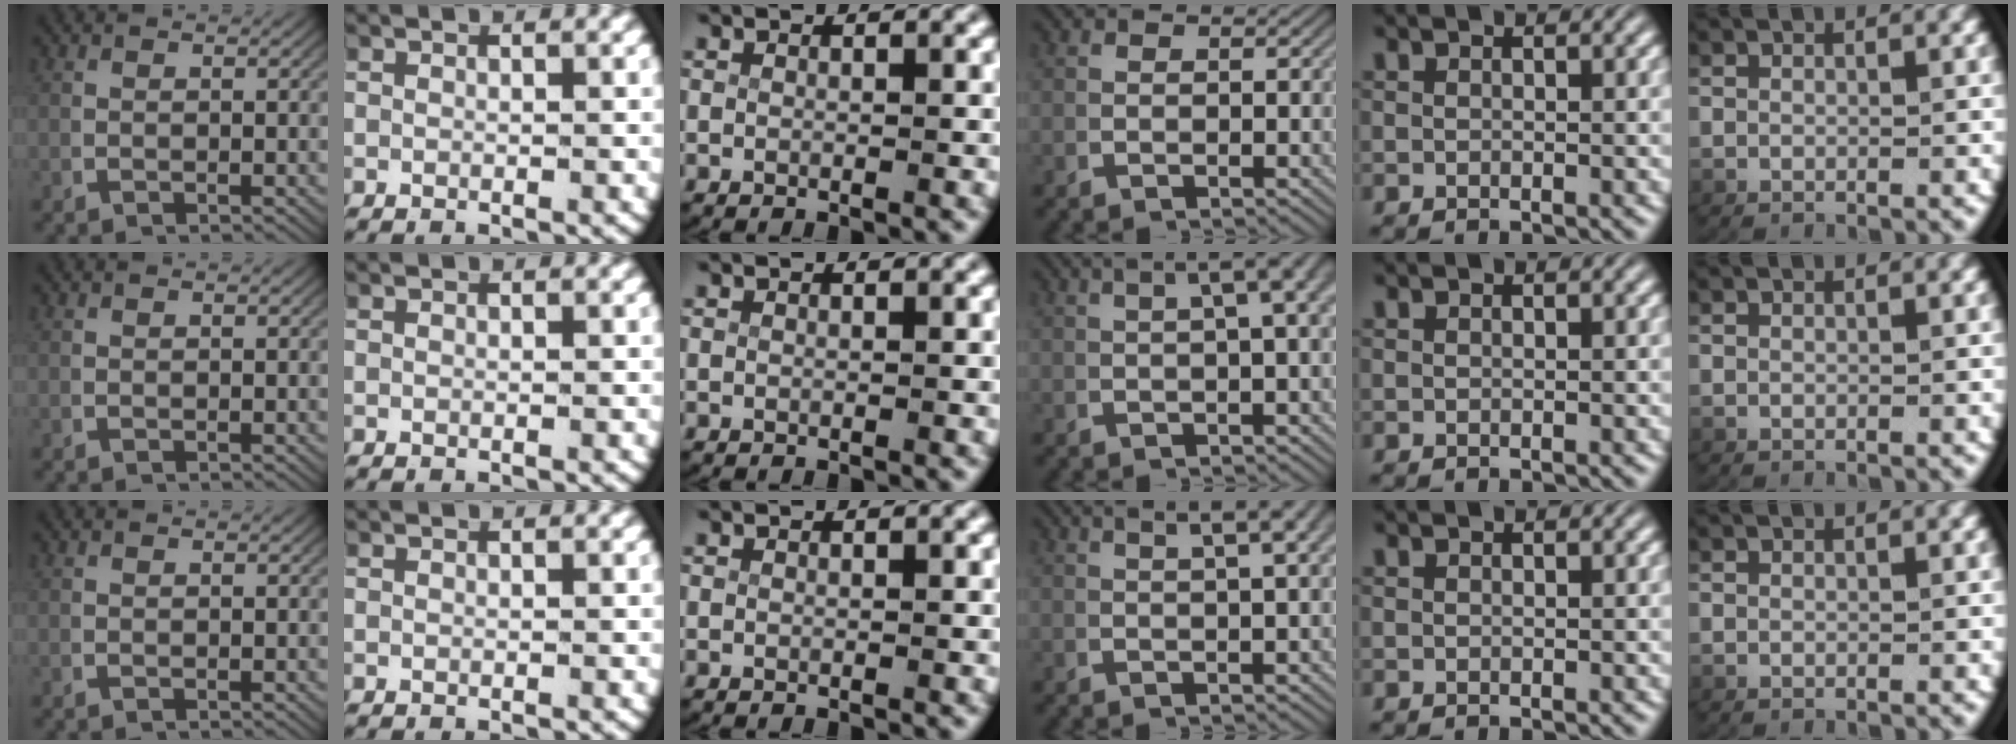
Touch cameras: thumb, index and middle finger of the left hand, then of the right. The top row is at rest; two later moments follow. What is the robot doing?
{"motion": "lift_and_place", "object": "map"}